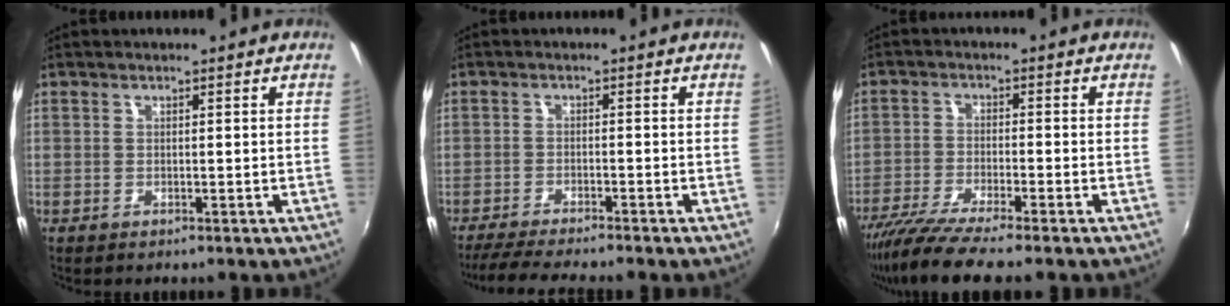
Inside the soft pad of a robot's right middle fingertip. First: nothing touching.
{"total": 7.6, "force": [-6.8, -0.4, 3.4], "torque": [-0.084, -0.016, -0.110]}
{"total": 8.9, "force": [-7.4, -0.1, 4.9], "torque": [-0.110, -0.030, -0.131]}